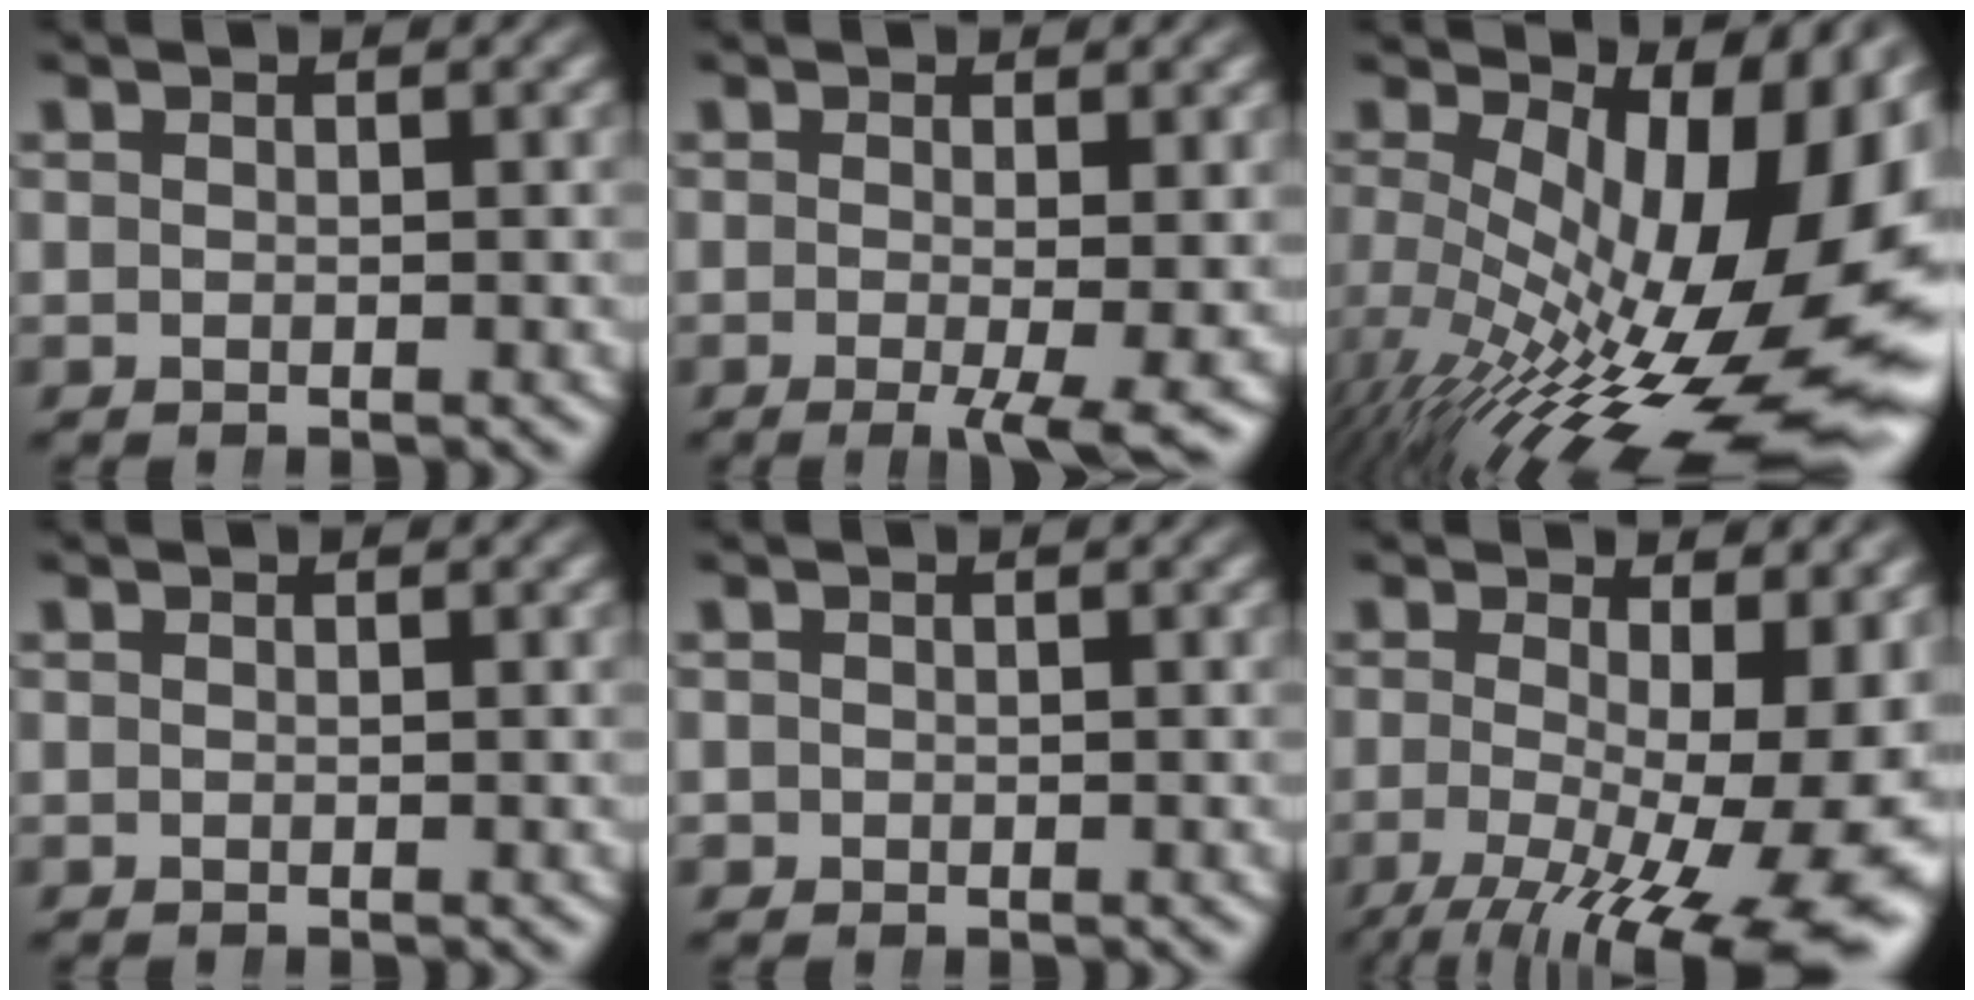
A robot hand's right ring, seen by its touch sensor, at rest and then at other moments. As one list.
[{"total": 4.9, "force": [-2.9, 1.0, 3.8], "torque": [-0.061, -0.023, -0.035]}, {"total": 16.9, "force": [-2.5, 8.9, 14.1], "torque": [-0.188, -0.035, -0.014]}, {"total": 0.0}, {"total": 1.1, "force": [-0.3, 1.1, 0.1], "torque": [-0.010, -0.008, -0.002]}, {"total": 11.0, "force": [-3.7, 5.0, 9.1], "torque": [-0.137, -0.060, -0.028]}]